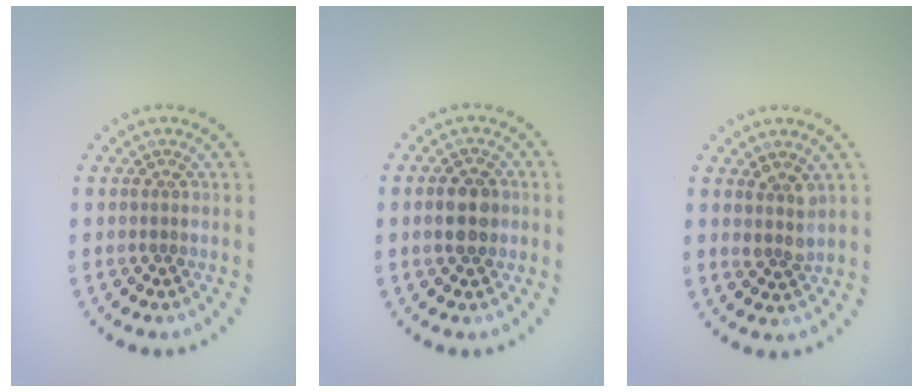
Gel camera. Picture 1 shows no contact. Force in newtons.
{"total": 2.9, "press": 2.8, "slide": 0.3}
{"total": 1.7, "press": 1.5, "slide": 0.7}